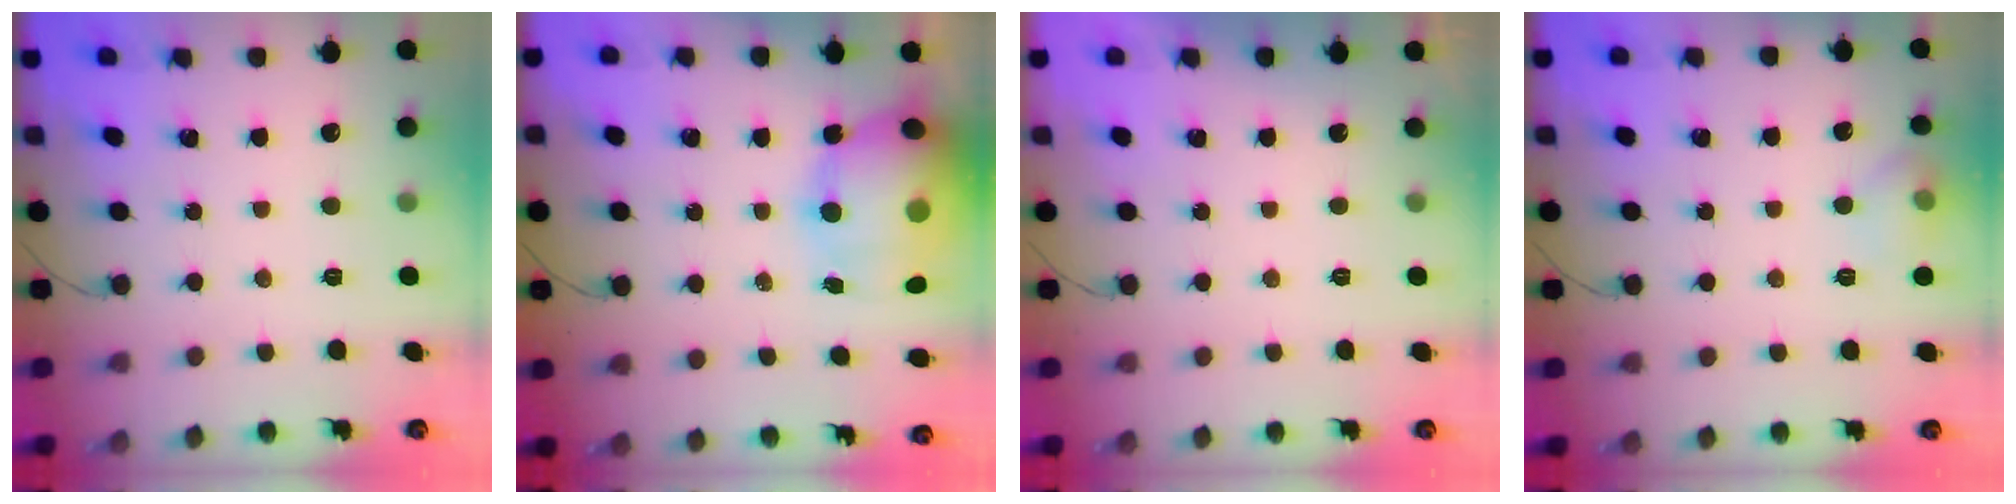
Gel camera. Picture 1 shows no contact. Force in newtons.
{"total": 20.5, "press": 19.9, "slide": 4.9}
{"total": 0.0}
{"total": 7.5, "press": 7.2, "slide": 1.8}